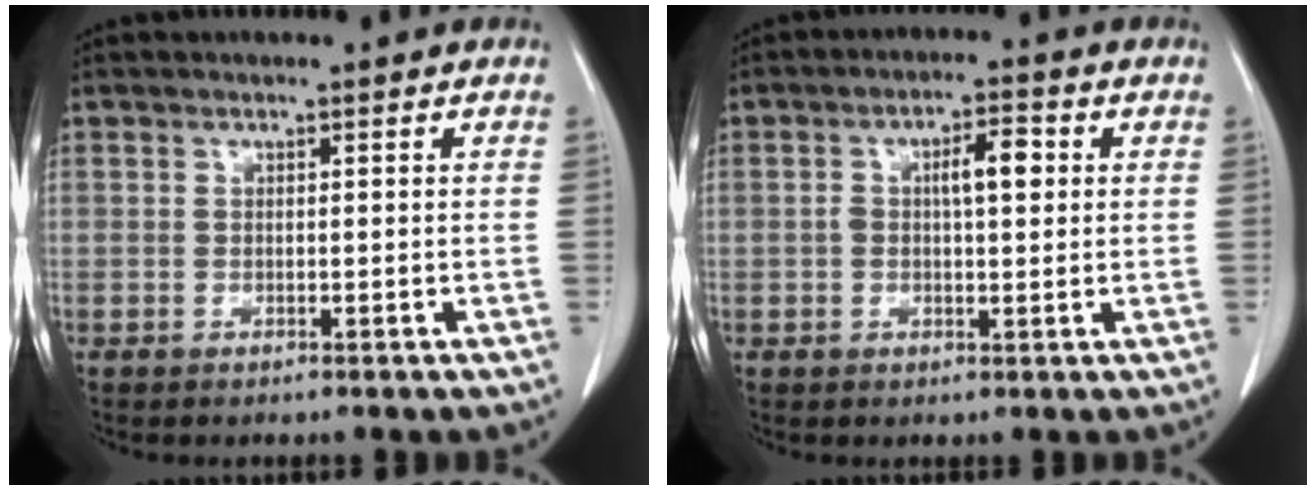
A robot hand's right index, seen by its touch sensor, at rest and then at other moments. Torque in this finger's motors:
{"motor_torque": [0.22, 0.04, 0.14, 0.03]}